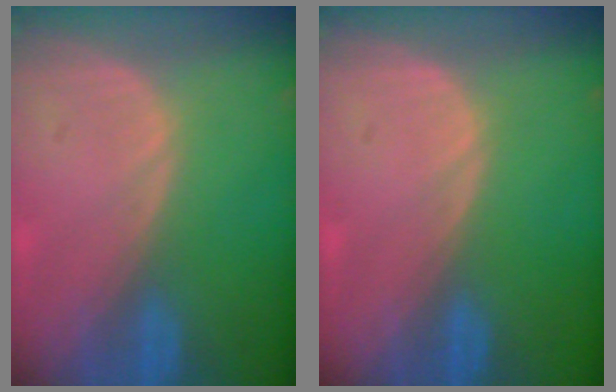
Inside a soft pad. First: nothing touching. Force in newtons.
{"total": 0.0}